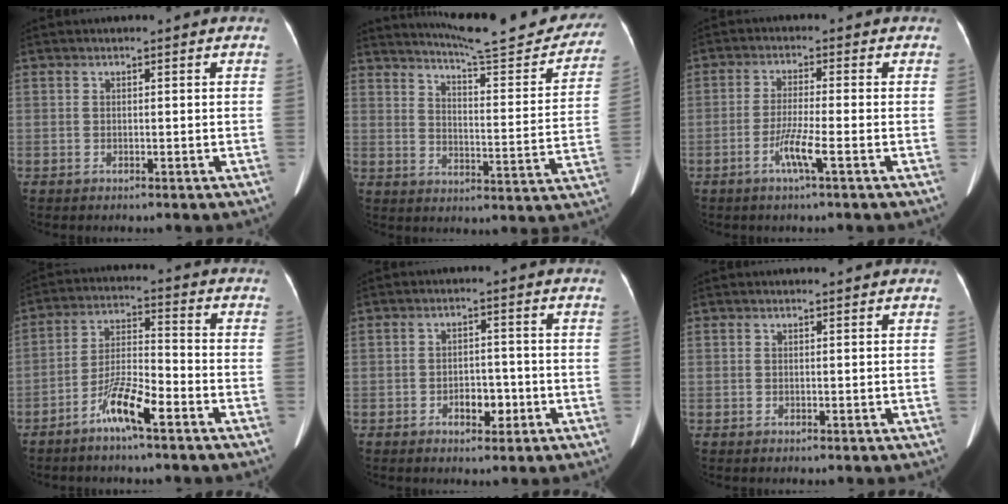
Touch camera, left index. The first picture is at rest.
{"total": 22.2, "force": [20.4, 2.2, 8.4], "torque": [-0.111, -0.066, 0.256]}
{"total": 4.5, "force": [-2.1, -0.5, 4.0], "torque": [-0.082, -0.010, -0.041]}
{"total": 7.7, "force": [-4.8, 0.9, 5.9], "torque": [-0.122, 0.000, -0.091]}
{"total": 3.7, "force": [-1.6, 2.1, 2.6], "torque": [-0.037, 0.005, -0.019]}
{"total": 0.9, "force": [0.8, 0.0, 0.3], "torque": [-0.008, 0.006, 0.014]}